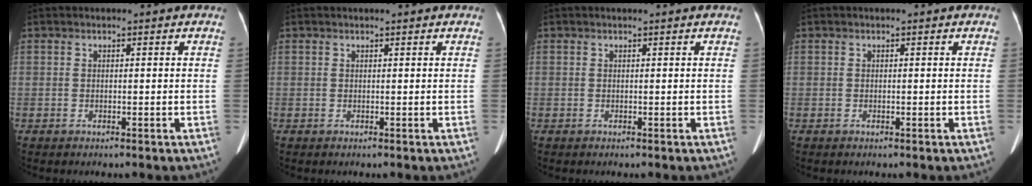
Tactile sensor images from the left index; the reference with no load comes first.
{"total": 0.6, "force": [0.5, 0.1, 0.3], "torque": [-0.006, 0.007, 0.007]}
{"total": 0.0}
{"total": 0.0}